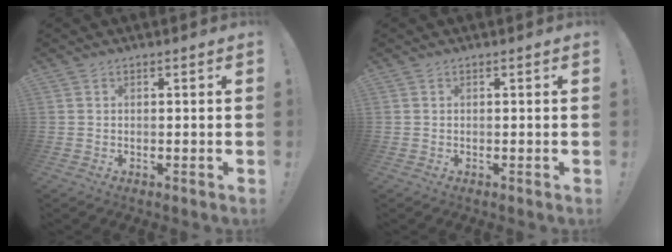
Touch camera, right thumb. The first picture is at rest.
{"total": 0.0}